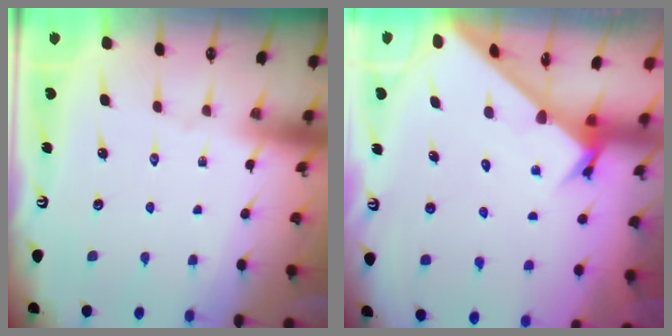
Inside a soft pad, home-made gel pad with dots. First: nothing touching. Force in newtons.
{"total": 2.6, "press": 2.6, "slide": 0.3}